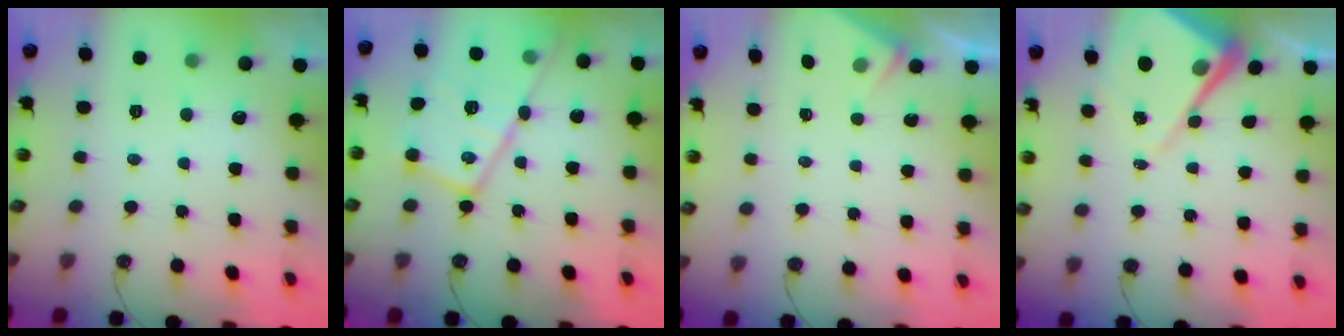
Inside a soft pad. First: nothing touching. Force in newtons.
{"total": 19.4, "press": 19.3, "slide": 1.9}
{"total": 2.9, "press": 2.9, "slide": 0.4}
{"total": 9.5, "press": 9.5, "slide": 1.0}